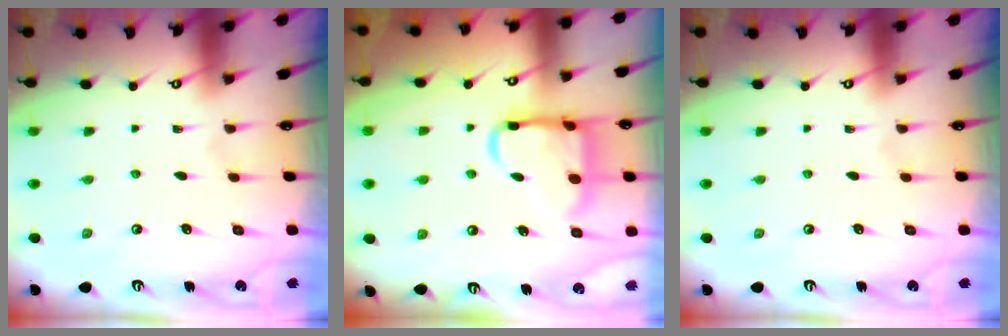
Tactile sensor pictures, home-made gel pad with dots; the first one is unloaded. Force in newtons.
{"total": 14.0, "press": 13.9, "slide": 1.5}
{"total": 0.0}